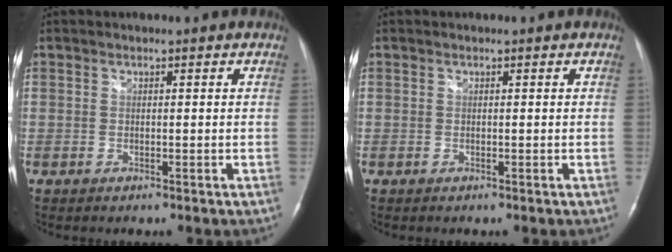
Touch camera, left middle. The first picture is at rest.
{"total": 0.0}